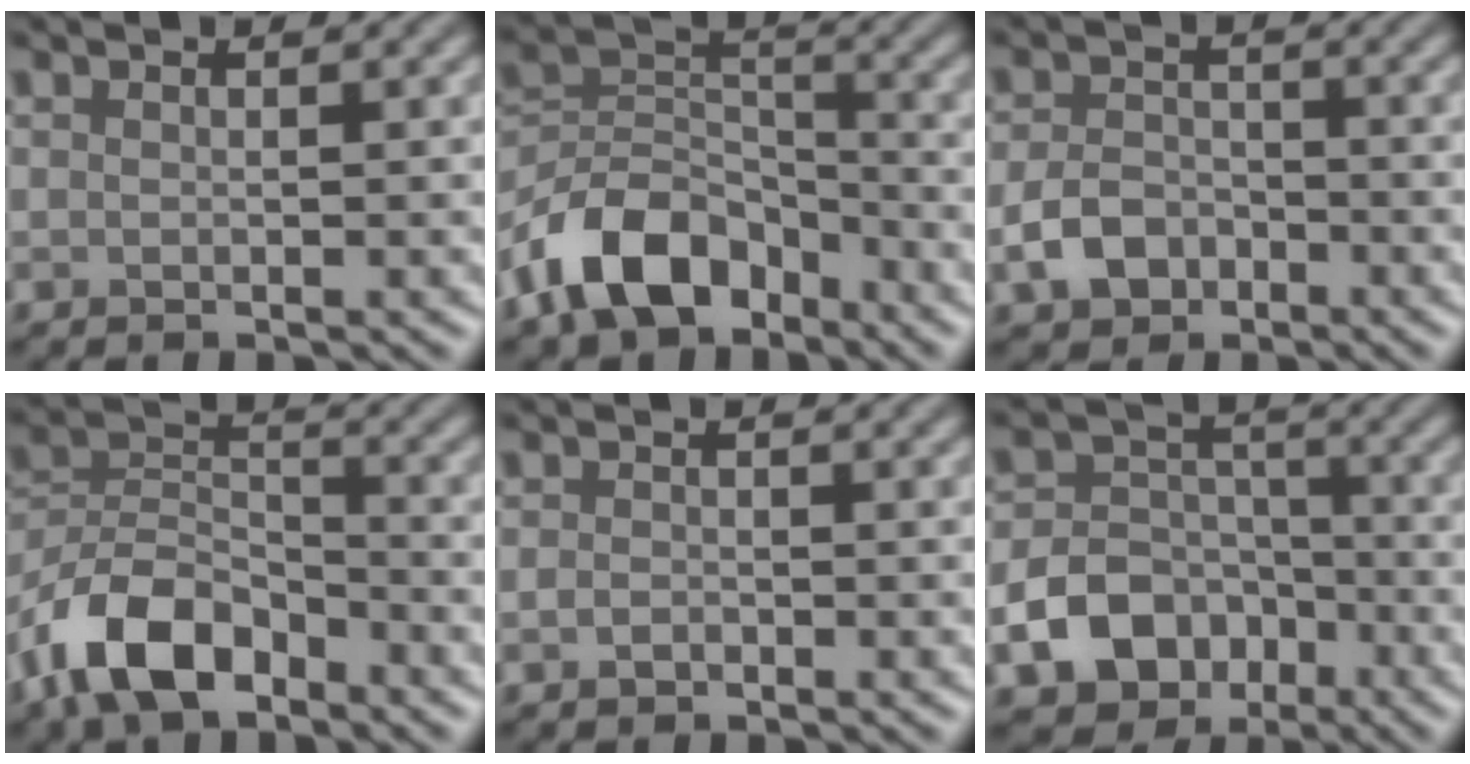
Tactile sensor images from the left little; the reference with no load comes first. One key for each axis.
{"total": 8.6, "fx": -5.6, "fy": 4.9, "fz": 4.4, "tx": -0.076, "ty": 0.002, "tz": -0.120}
{"total": 3.3, "fx": -1.6, "fy": 2.4, "fz": 1.6, "tx": -0.032, "ty": -0.001, "tz": -0.036}
{"total": 8.2, "fx": -5.2, "fy": 4.2, "fz": 4.7, "tx": -0.085, "ty": 0.003, "tz": -0.113}
{"total": 0.8, "fx": -0.4, "fy": 0.6, "fz": 0.5, "tx": -0.009, "ty": -0.002, "tz": -0.010}
{"total": 8.3, "fx": -4.2, "fy": 6.4, "fz": 3.3, "tx": -0.038, "ty": -0.014, "tz": -0.089}